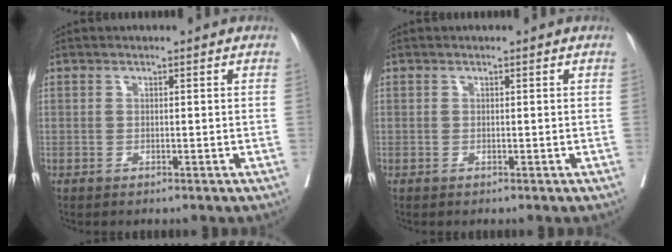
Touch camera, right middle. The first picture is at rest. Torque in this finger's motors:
{"motor_torque": [0.01, 0.02, -0.29, -0.10]}